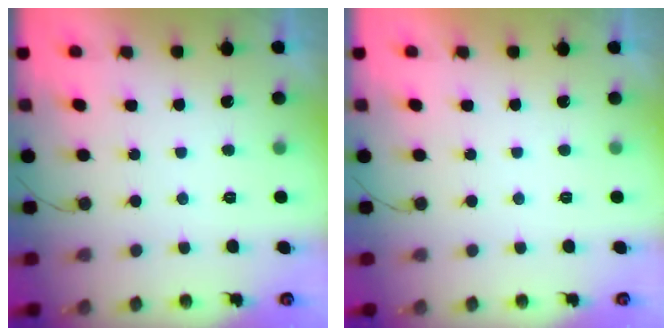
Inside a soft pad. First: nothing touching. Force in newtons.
{"total": 1.8, "press": 1.8, "slide": 0.1}